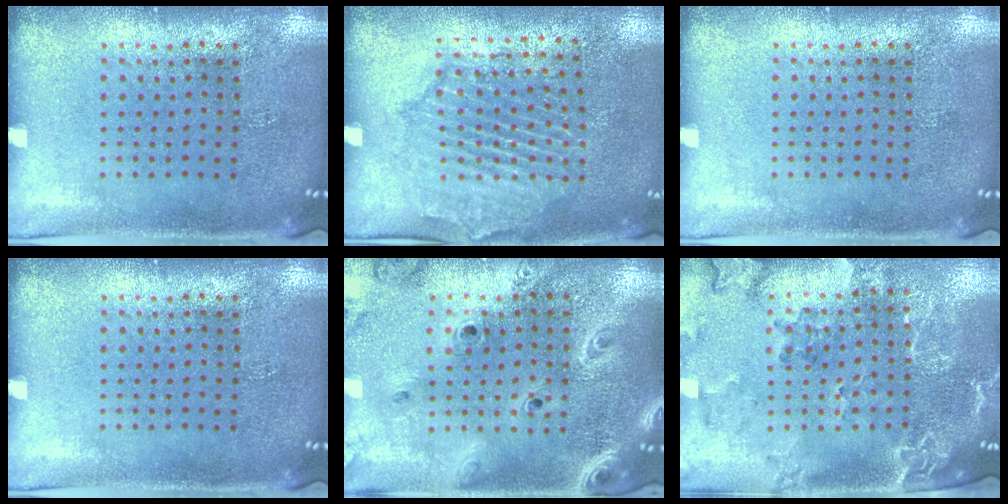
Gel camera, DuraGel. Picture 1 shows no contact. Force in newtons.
{"total": 1.6, "press": 1.6, "slide": 0.3}
{"total": 0.0}
{"total": 0.0}
{"total": 2.5, "press": 2.2, "slide": 1.2}
{"total": 2.1, "press": 2.0, "slide": 0.7}